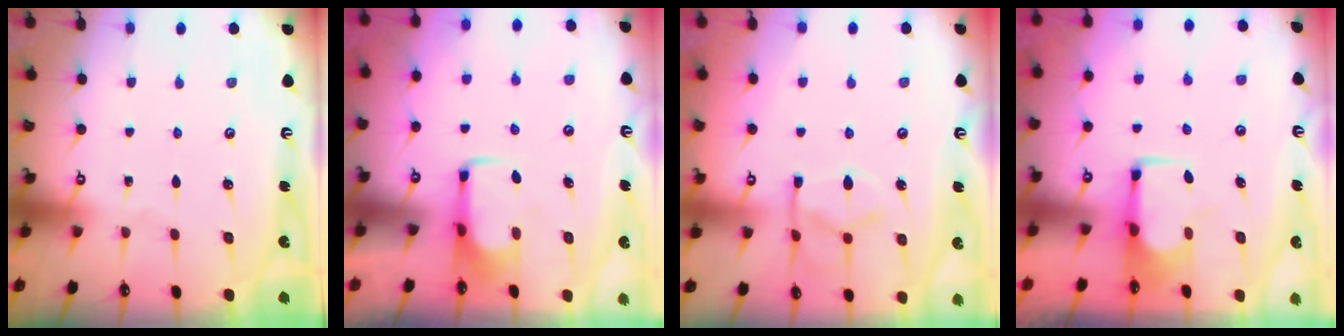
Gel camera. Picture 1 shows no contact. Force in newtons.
{"total": 2.1, "press": 2.0, "slide": 0.4}
{"total": 12.2, "press": 12.1, "slide": 1.3}
{"total": 1.8, "press": 1.6, "slide": 0.8}